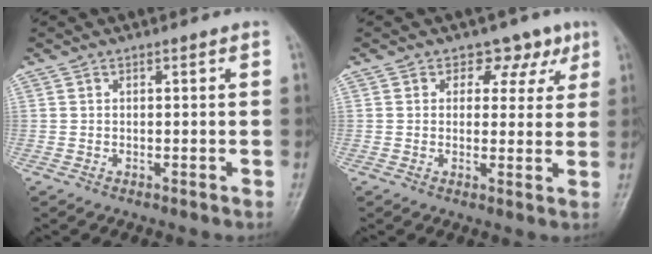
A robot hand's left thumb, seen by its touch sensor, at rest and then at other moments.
{"total": 5.4, "force": [3.0, 4.2, 1.7], "torque": [0.020, -0.006, 0.034]}